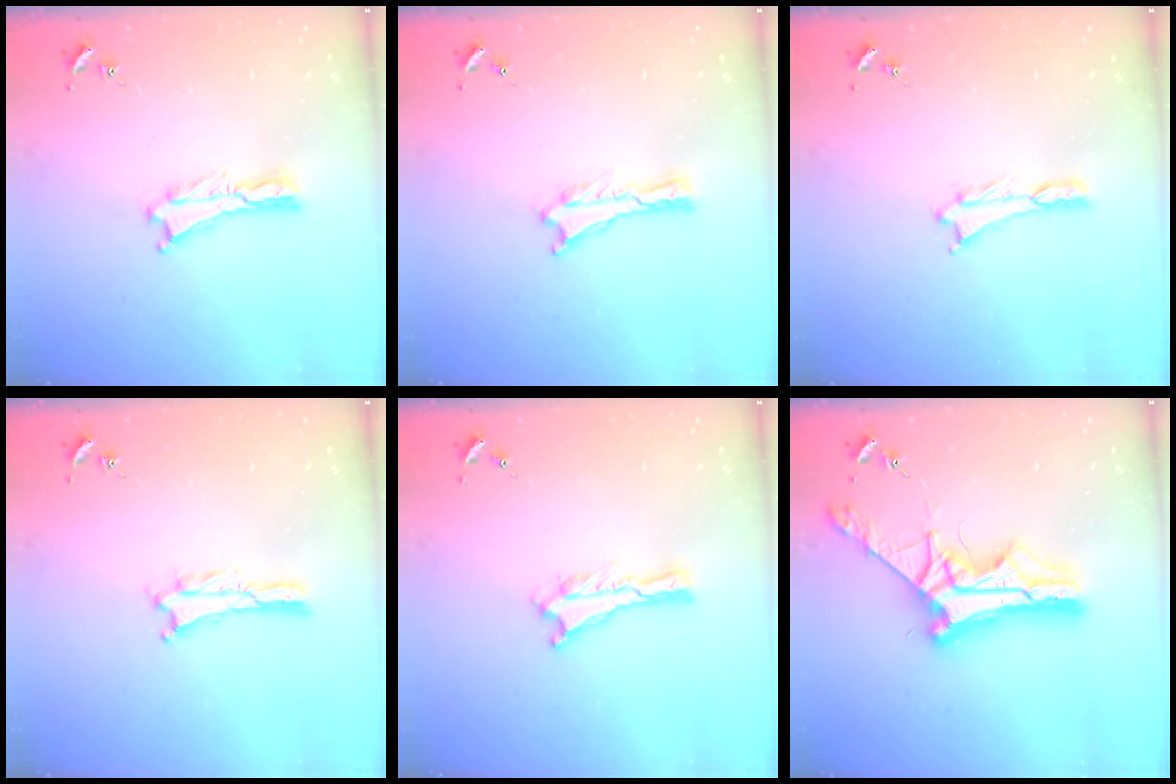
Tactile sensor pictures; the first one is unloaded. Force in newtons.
{"total": 0.0}
{"total": 0.0}
{"total": 0.0}
{"total": 0.0}
{"total": 9.8, "press": 9.7, "slide": 0.9}